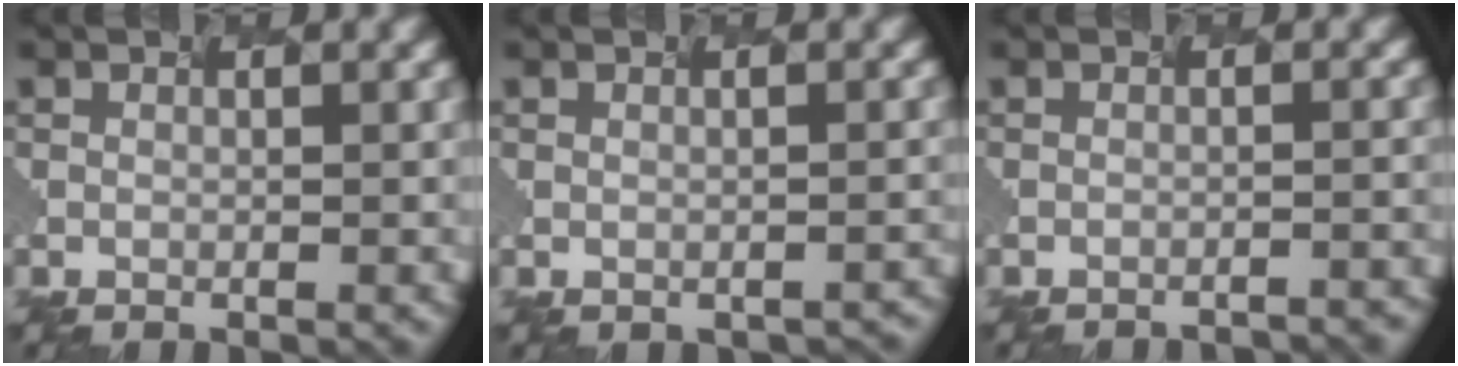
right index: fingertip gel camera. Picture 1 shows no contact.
{"total": 0.6, "force": [-0.1, 0.5, 0.2], "torque": [0.000, -0.002, 0.011]}
{"total": 2.8, "force": [-2.1, 0.8, 1.6], "torque": [0.015, 0.010, -0.015]}